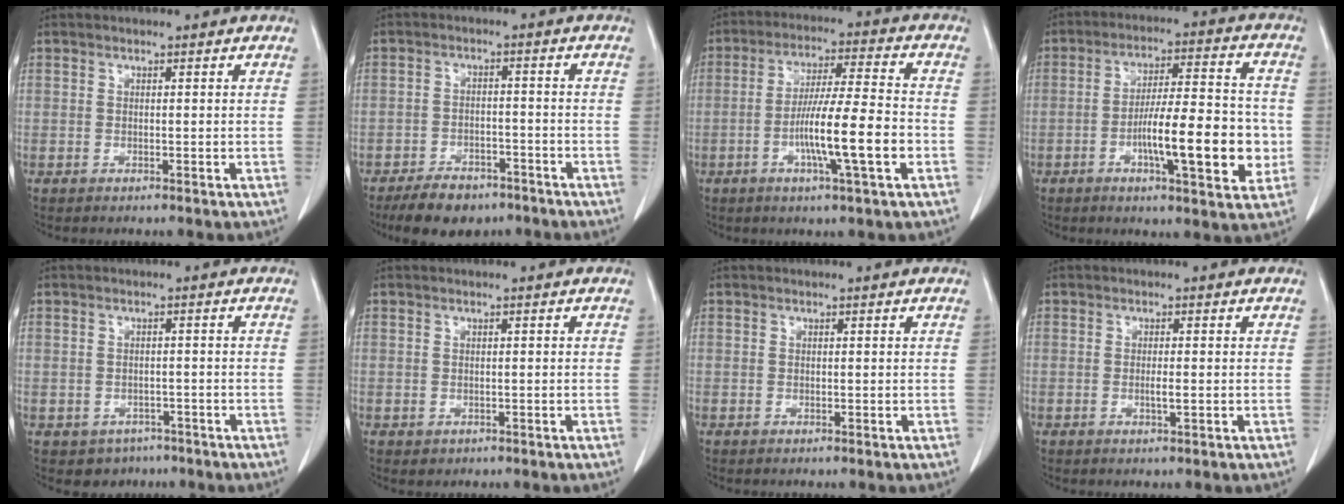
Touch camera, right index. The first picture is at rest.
{"total": 7.4, "force": [-5.8, 3.5, 3.0], "torque": [-0.049, 0.001, -0.093]}
{"total": 11.7, "force": [-3.4, 0.2, 11.2], "torque": [-0.197, -0.004, -0.063]}
{"total": 14.0, "force": [-3.3, 2.7, 13.4], "torque": [-0.212, 0.009, -0.052]}
{"total": 3.4, "force": [-2.0, 2.7, 0.0], "torque": [0.003, 0.011, -0.025]}
{"total": 0.5, "force": [-0.1, 0.5, 0.1], "torque": [-0.001, 0.001, 0.001]}
{"total": 0.0}
{"total": 1.3, "force": [-0.3, 0.1, 1.3], "torque": [-0.027, -0.003, -0.004]}